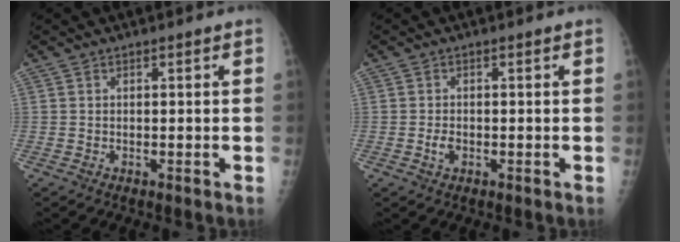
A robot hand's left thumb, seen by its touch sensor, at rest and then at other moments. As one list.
[{"total": 1.7, "force": [-0.5, 1.1, 1.2], "torque": [-0.022, 0.001, -0.009]}]